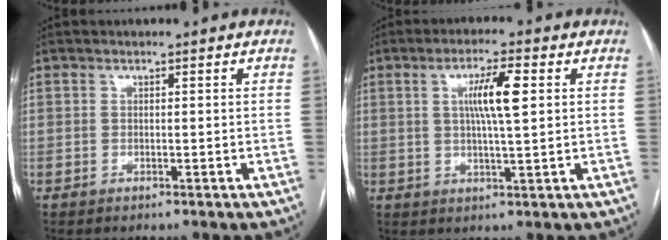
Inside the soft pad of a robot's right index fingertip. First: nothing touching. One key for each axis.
{"total": 6.5, "fx": 1.5, "fy": 0.4, "fz": 6.3, "tx": -0.115, "ty": 0.004, "tz": 0.027}